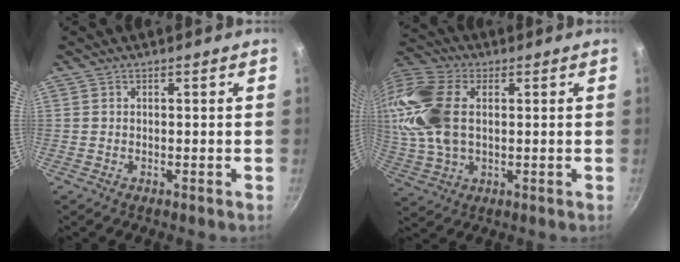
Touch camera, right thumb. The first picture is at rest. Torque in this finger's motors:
{"motor_torque": [0.59, 0.67, 1.60, 0.86, 0.20]}